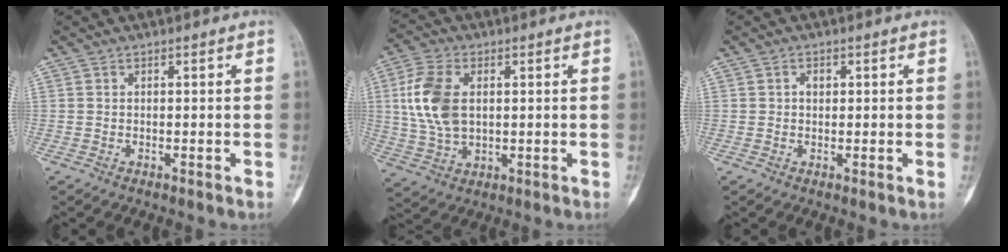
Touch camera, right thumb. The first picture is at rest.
{"total": 11.6, "force": [1.7, 7.2, 9.0], "torque": [-0.187, 0.001, 0.036]}
{"total": 1.4, "force": [0.3, 1.0, 0.9], "torque": [-0.011, 0.001, 0.003]}